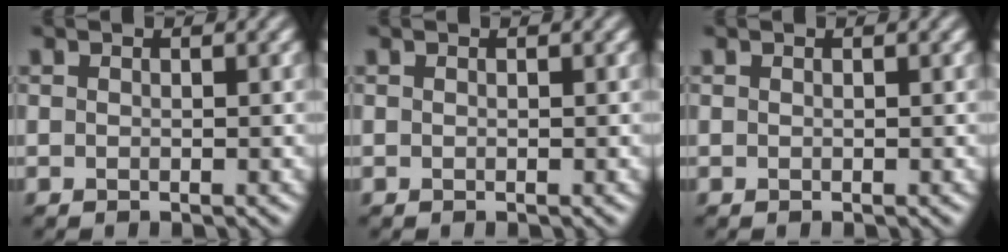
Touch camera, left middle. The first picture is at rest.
{"total": 0.0}
{"total": 0.0}